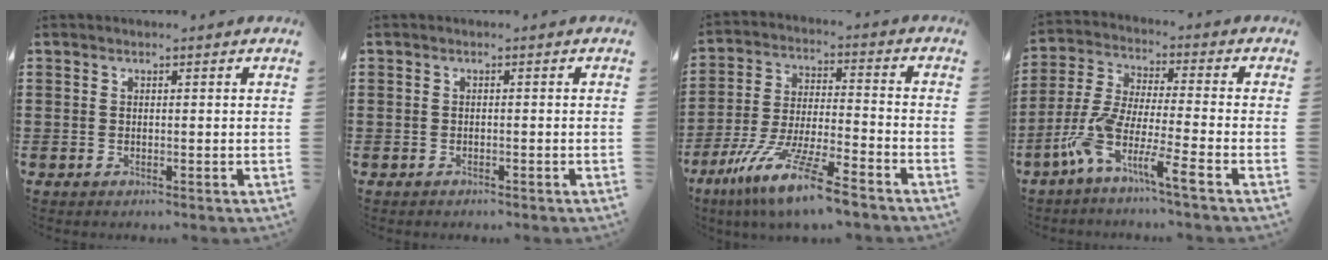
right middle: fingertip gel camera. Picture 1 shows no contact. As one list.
[{"total": 0.7, "force": [-0.6, 0.3, -0.1], "torque": [0.001, 0.002, -0.014]}, {"total": 11.7, "force": [-9.2, 0.3, 7.2], "torque": [-0.150, 0.006, -0.180]}, {"total": 8.0, "force": [-6.0, -0.1, 5.2], "torque": [-0.132, -0.022, -0.128]}]